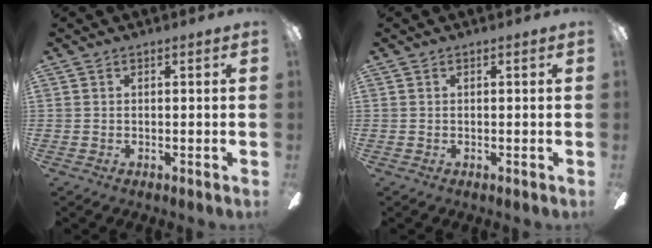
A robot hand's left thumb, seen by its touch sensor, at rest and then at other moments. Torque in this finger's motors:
{"motor_torque": [0.00, 0.00, -0.17, 0.16, 0.00]}